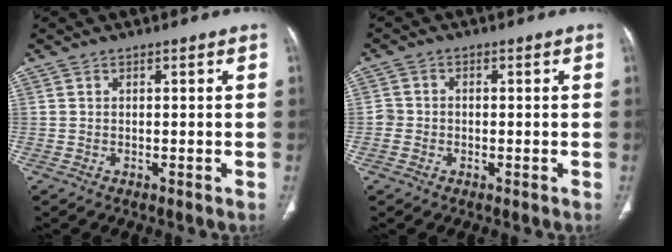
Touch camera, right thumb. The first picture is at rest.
{"total": 2.4, "force": [-0.5, 2.3, 0.6], "torque": [0.004, 0.011, -0.016]}